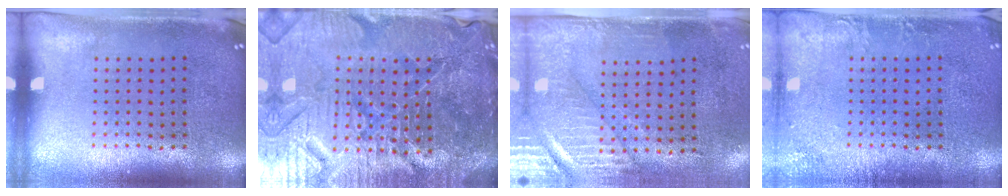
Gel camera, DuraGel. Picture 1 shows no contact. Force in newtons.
{"total": 6.3, "press": 5.7, "slide": 2.8}
{"total": 2.9, "press": 2.4, "slide": 1.6}
{"total": 1.7, "press": 1.7, "slide": 0.3}